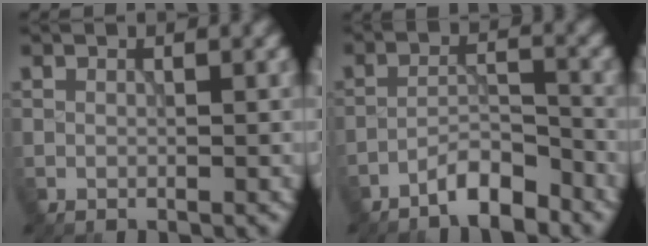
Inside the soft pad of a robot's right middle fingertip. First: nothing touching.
{"total": 3.9, "force": [-3.3, 0.7, 2.0], "torque": [-0.033, 0.008, -0.066]}